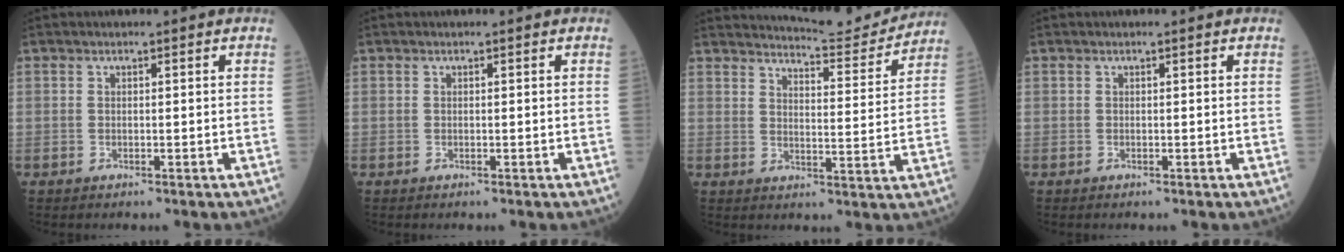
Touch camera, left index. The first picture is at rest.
{"total": 0.0}
{"total": 10.4, "force": [10.3, -0.2, 0.9], "torque": [-0.020, -0.022, 0.137]}
{"total": 0.0}